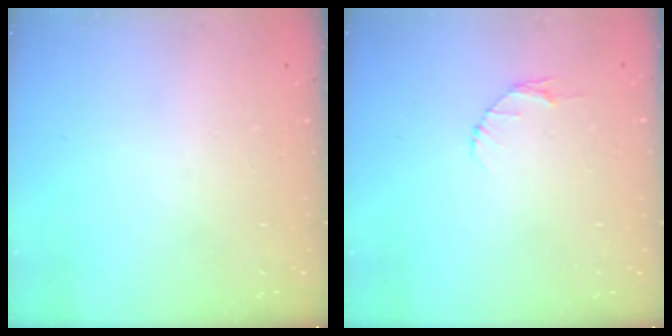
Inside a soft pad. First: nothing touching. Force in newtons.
{"total": 4.0, "press": 4.0, "slide": 0.6}